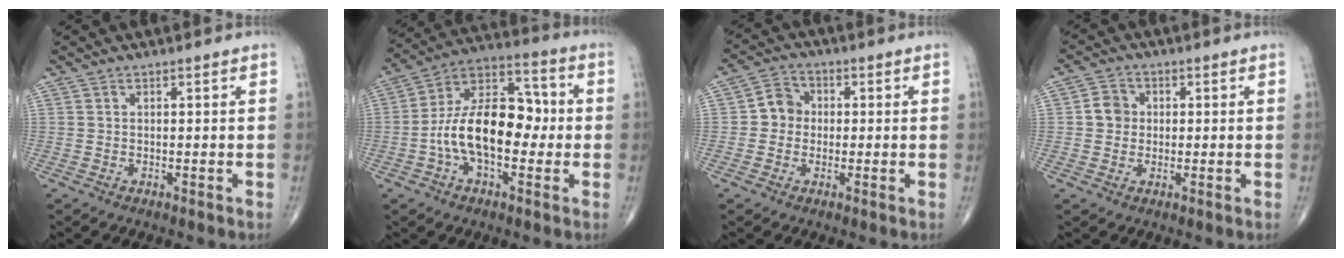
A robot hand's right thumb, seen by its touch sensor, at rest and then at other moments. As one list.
[{"total": 16.7, "force": [-1.9, 9.4, 13.6], "torque": [-0.220, 0.045, -0.042]}, {"total": 5.1, "force": [-0.2, 4.7, 2.1], "torque": [-0.014, 0.013, -0.015]}, {"total": 4.0, "force": [0.2, 3.7, 1.6], "torque": [-0.009, 0.006, -0.004]}]